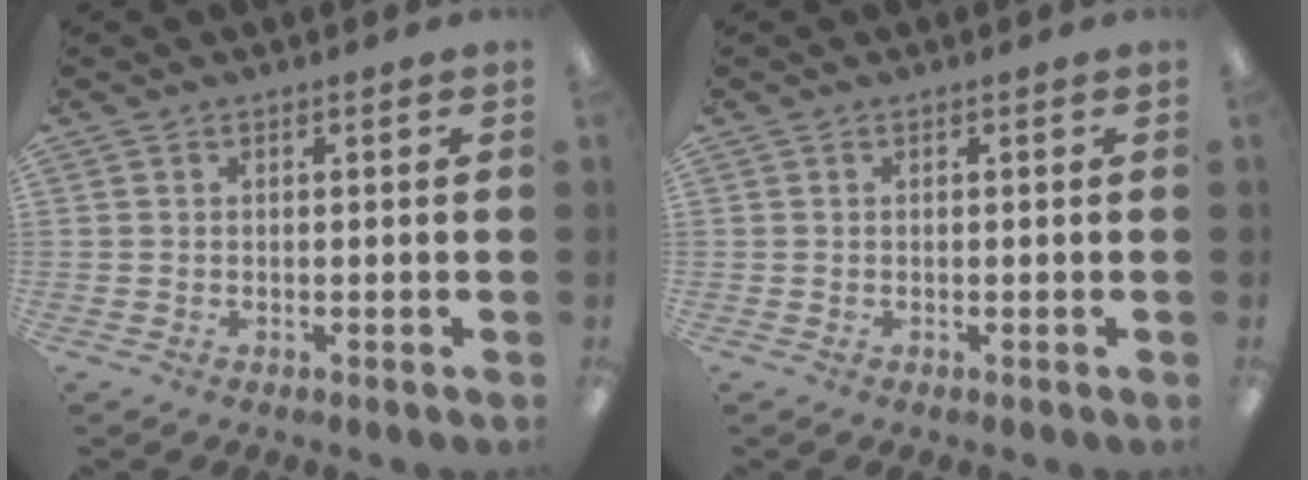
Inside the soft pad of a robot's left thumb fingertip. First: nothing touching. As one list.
[{"total": 0.0}]